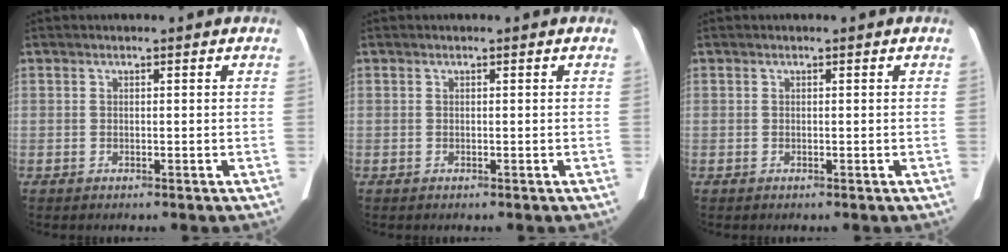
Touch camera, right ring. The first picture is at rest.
{"total": 0.0}
{"total": 0.0}